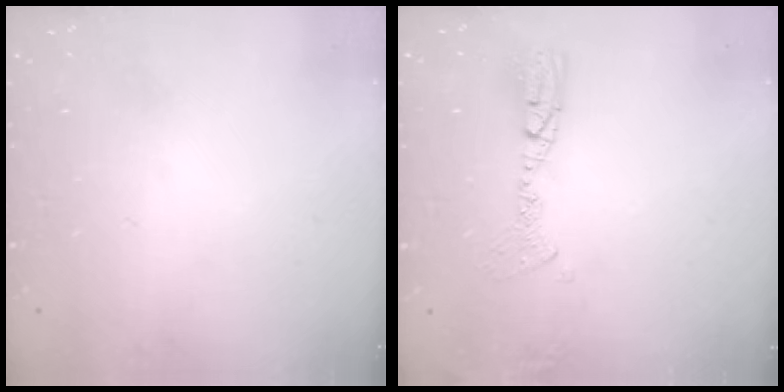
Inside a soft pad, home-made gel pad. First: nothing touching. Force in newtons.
{"total": 9.6, "press": 9.5, "slide": 1.9}